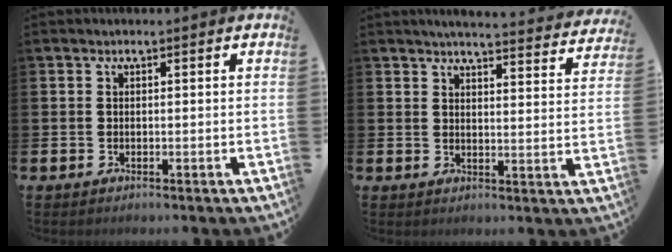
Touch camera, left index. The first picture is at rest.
{"total": 4.5, "force": [4.4, -0.1, 0.9], "torque": [-0.019, -0.037, 0.072]}